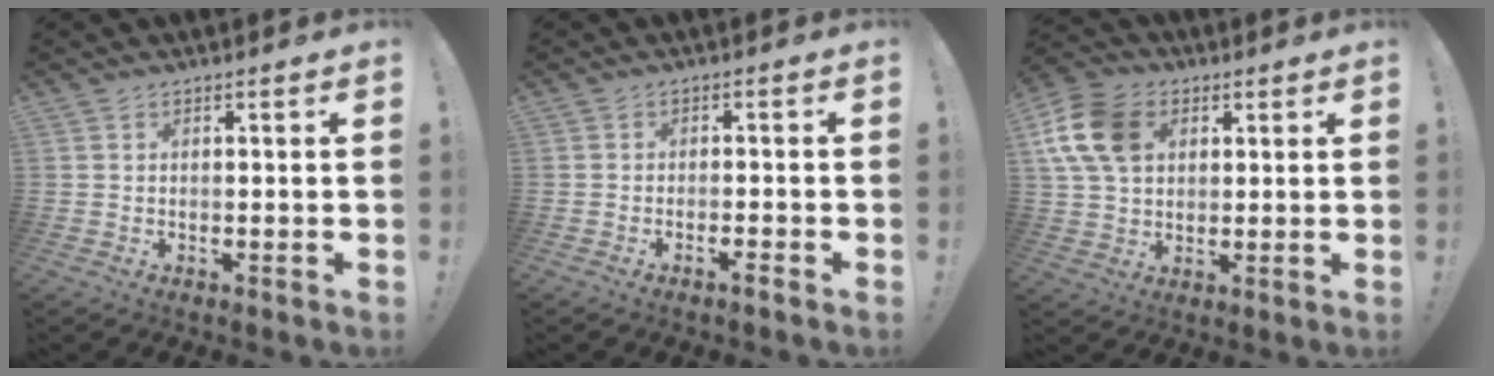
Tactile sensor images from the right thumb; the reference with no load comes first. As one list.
[{"total": 2.3, "force": [-1.6, 0.1, 1.6], "torque": [-0.026, 0.002, -0.028]}, {"total": 14.9, "force": [4.7, 11.0, 8.9], "torque": [-0.165, -0.004, 0.093]}]